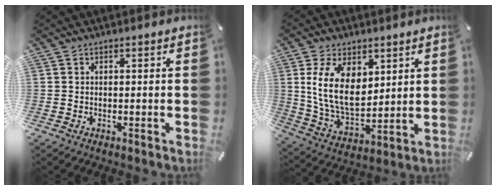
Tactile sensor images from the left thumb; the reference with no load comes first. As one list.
[{"total": 14.0, "force": [4.3, 9.2, 9.7], "torque": [-0.210, -0.012, 0.074]}]